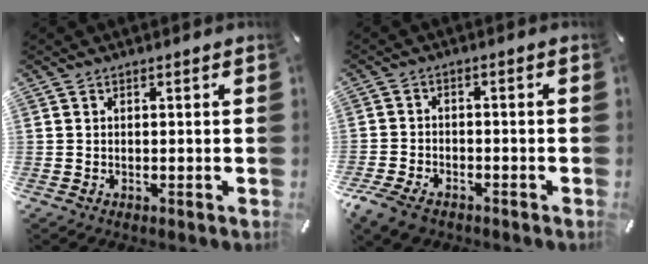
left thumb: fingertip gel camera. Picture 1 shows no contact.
{"total": 5.6, "force": [-3.9, 3.1, 2.5], "torque": [-0.071, 0.011, -0.078]}